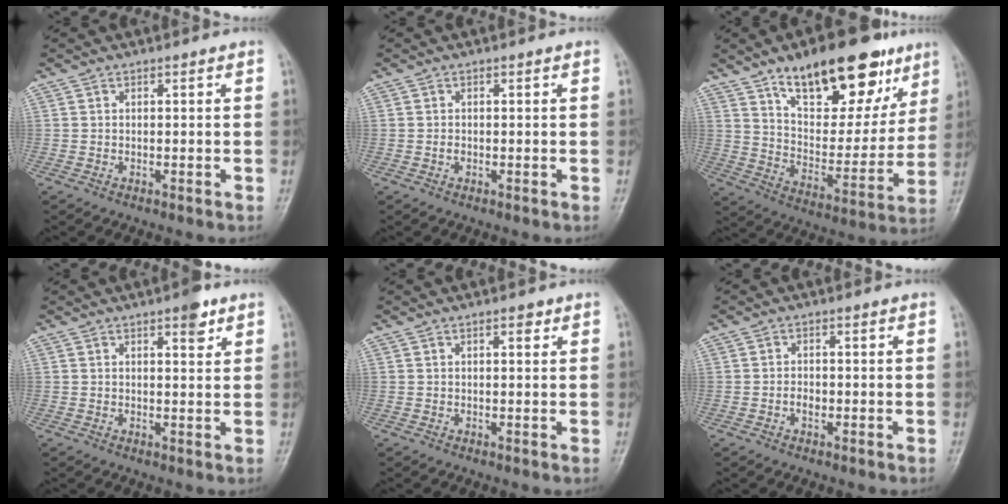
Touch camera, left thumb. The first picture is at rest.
{"total": 0.7, "force": [-0.1, 0.6, 0.4], "torque": [-0.005, 0.001, -0.003]}
{"total": 24.3, "force": [14.7, 10.7, 16.1], "torque": [-0.187, -0.048, 0.233]}
{"total": 3.8, "force": [2.3, 1.4, 2.6], "torque": [-0.024, -0.010, 0.029]}
{"total": 1.7, "force": [1.0, 0.8, 1.2], "torque": [-0.011, -0.002, 0.012]}
{"total": 1.7, "force": [-0.5, 1.2, 1.1], "torque": [-0.015, 0.003, -0.010]}